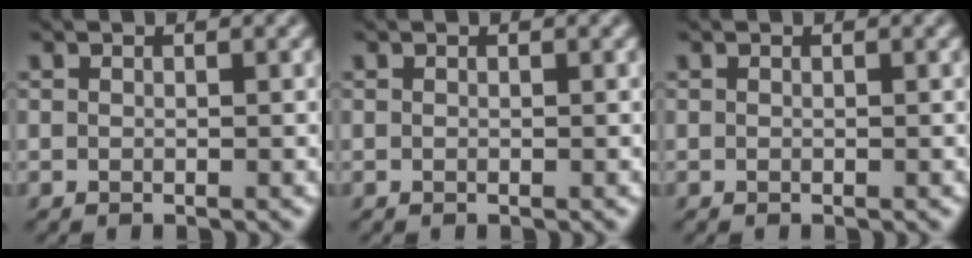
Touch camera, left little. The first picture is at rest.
{"total": 0.0}
{"total": 0.0}